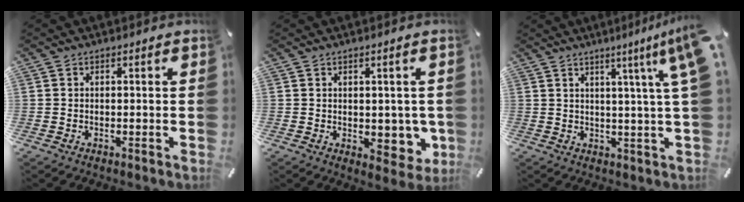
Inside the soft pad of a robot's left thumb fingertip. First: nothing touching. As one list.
[{"total": 7.0, "force": [-0.2, 4.3, 5.5], "torque": [-0.043, -0.007, -0.001]}, {"total": 9.8, "force": [4.7, -1.0, 8.5], "torque": [-0.127, -0.039, 0.069]}]